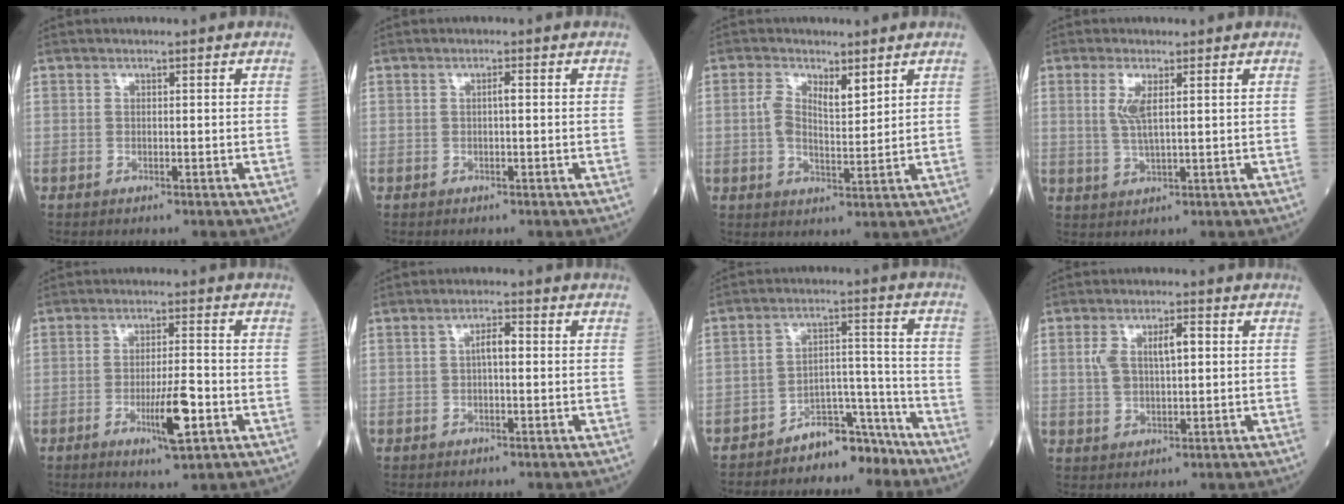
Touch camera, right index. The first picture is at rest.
{"total": 0.8, "force": [0.0, 0.1, 0.8], "torque": [-0.014, 0.001, -0.001]}
{"total": 5.2, "force": [2.3, 2.1, 4.2], "torque": [-0.078, 0.011, 0.043]}
{"total": 3.8, "force": [1.2, 0.5, 3.5], "torque": [-0.079, -0.004, 0.028]}
{"total": 6.8, "force": [-2.4, 0.6, 6.3], "torque": [-0.109, -0.009, -0.036]}
{"total": 2.6, "force": [0.1, 0.7, 2.5], "torque": [-0.040, 0.007, 0.000]}
{"total": 6.7, "force": [-5.8, 2.9, 1.4], "torque": [-0.008, 0.043, -0.093]}
{"total": 5.7, "force": [1.2, 2.2, 5.1], "torque": [-0.103, 0.016, 0.028]}